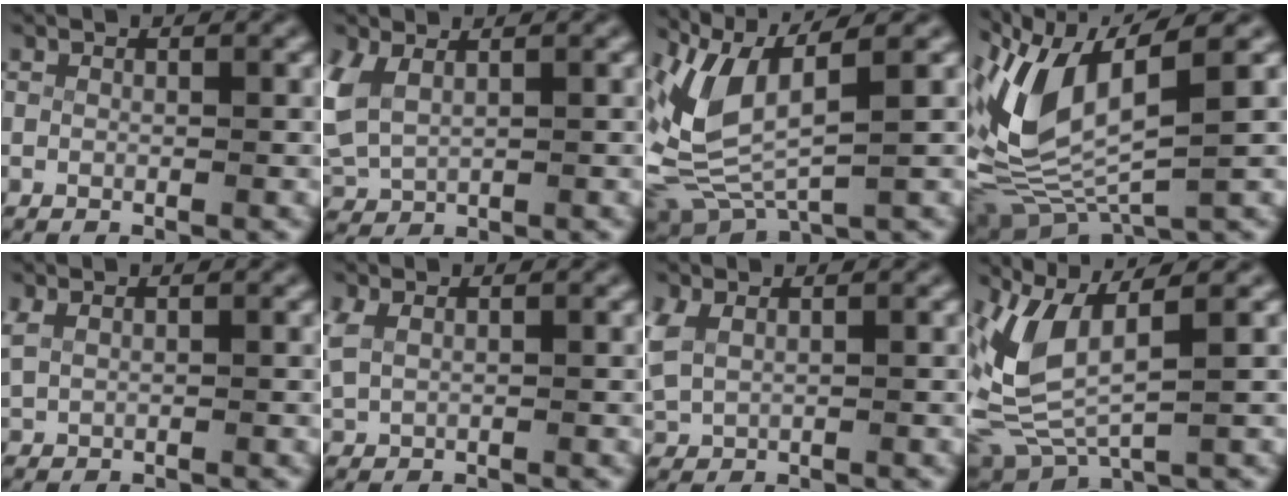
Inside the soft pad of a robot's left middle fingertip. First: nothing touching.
{"total": 3.7, "force": [0.8, 3.0, 2.1], "torque": [-0.083, -0.014, 0.031]}
{"total": 7.4, "force": [1.6, 4.4, 5.7], "torque": [-0.154, -0.009, 0.034]}
{"total": 9.2, "force": [0.8, 5.9, 7.1], "torque": [-0.178, -0.008, 0.016]}
{"total": 1.2, "force": [0.7, 0.7, 0.7], "torque": [-0.027, -0.001, 0.025]}
{"total": 1.7, "force": [0.7, 1.2, 1.0], "torque": [-0.039, -0.004, 0.026]}
{"total": 2.7, "force": [0.6, 2.2, 1.3], "torque": [-0.056, -0.010, 0.028]}
{"total": 6.7, "force": [1.5, 4.1, 5.0], "torque": [-0.148, -0.013, 0.036]}